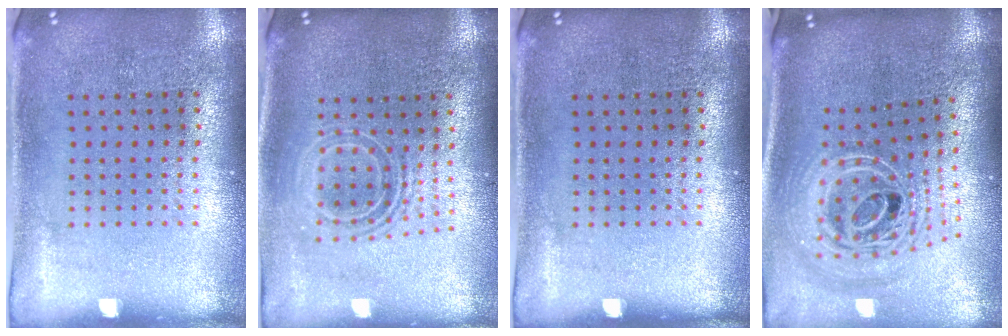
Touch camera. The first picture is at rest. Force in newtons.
{"total": 1.7, "press": 1.2, "slide": 1.1}
{"total": 0.0}
{"total": 2.8, "press": 2.0, "slide": 1.9}